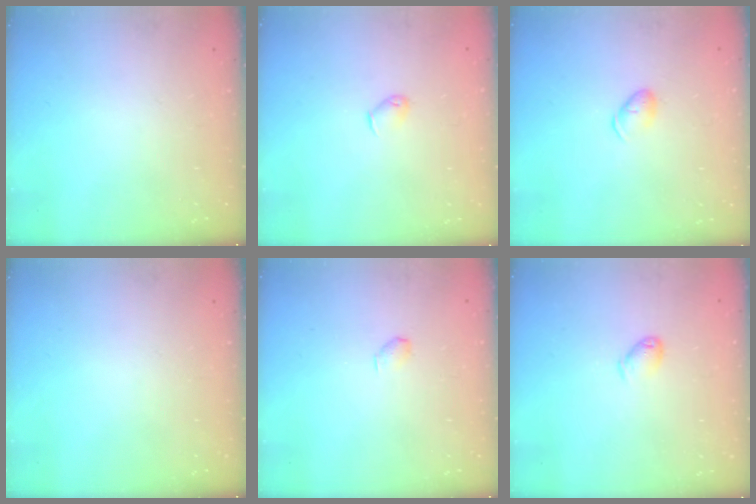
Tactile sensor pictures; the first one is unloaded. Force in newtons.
{"total": 4.0, "press": 3.9, "slide": 0.8}
{"total": 6.2, "press": 6.2, "slide": 0.9}
{"total": 0.0}
{"total": 2.9, "press": 2.9, "slide": 0.5}
{"total": 3.8, "press": 3.7, "slide": 0.7}